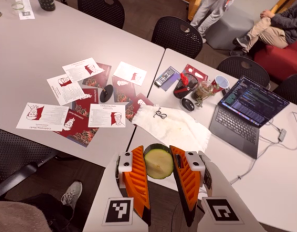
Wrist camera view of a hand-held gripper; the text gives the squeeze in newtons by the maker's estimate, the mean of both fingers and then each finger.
{"total": 11.9, "left": 11.7, "right": 12.0}